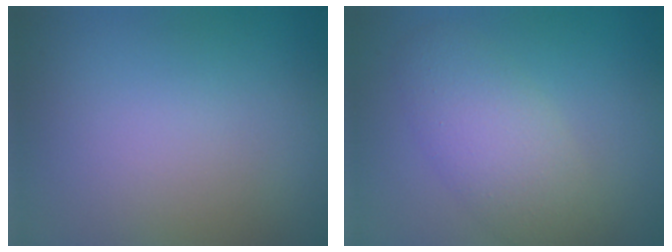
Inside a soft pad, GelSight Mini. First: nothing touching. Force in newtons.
{"total": 4.6, "press": 4.6, "slide": 0.3}